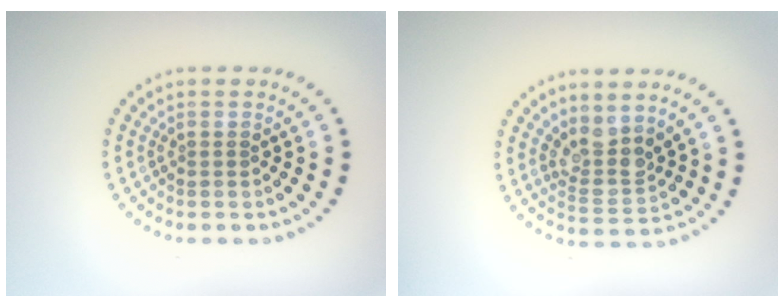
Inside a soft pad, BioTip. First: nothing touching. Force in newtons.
{"total": 3.0, "press": 2.3, "slide": 2.0}